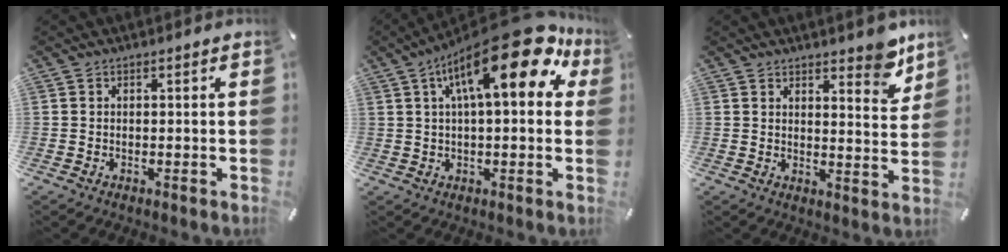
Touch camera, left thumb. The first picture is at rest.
{"total": 20.8, "force": [8.6, 7.3, 17.4], "torque": [-0.275, -0.046, 0.128]}
{"total": 7.0, "force": [5.8, 2.6, 2.8], "torque": [-0.015, -0.045, 0.098]}